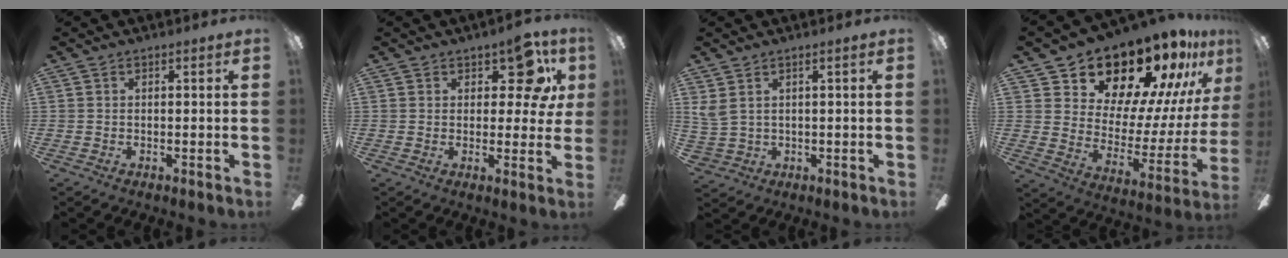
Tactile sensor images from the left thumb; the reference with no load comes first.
{"total": 10.0, "force": [4.8, 5.3, 7.0], "torque": [-0.077, -0.016, 0.082]}
{"total": 3.9, "force": [1.8, 2.7, 2.2], "torque": [-0.053, -0.003, 0.036]}
{"total": 20.9, "force": [17.6, 8.9, 7.0], "torque": [-0.103, -0.138, 0.314]}